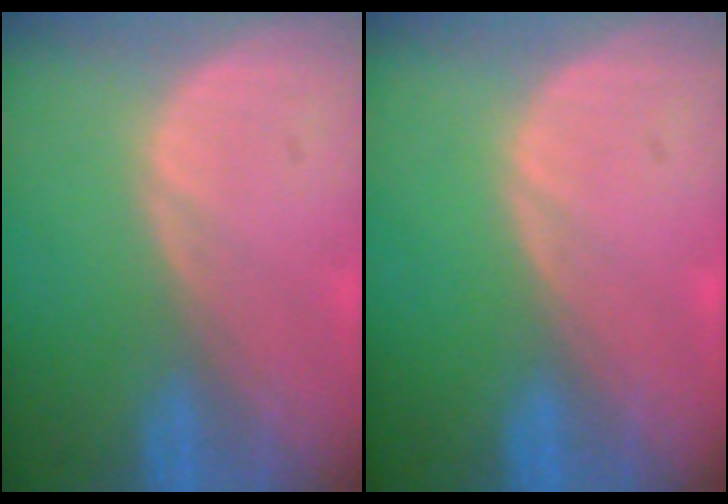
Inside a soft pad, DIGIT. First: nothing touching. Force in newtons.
{"total": 0.0}